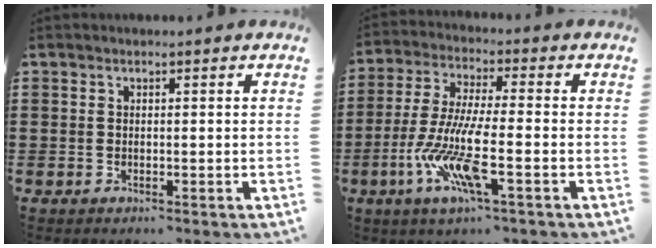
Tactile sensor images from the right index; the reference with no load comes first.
{"total": 10.4, "force": [-4.4, 1.9, 9.2], "torque": [-0.214, -0.014, -0.091]}